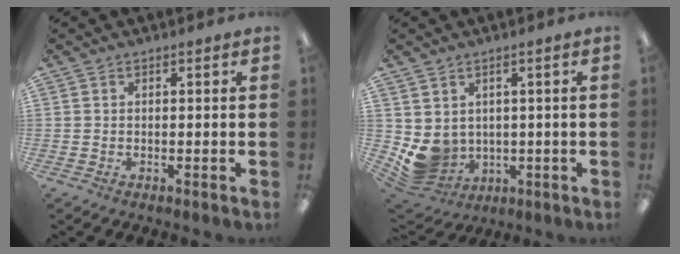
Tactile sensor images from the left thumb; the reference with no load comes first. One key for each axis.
{"total": 6.5, "fx": 0.8, "fy": 6.2, "fz": 2.0, "tx": -0.063, "ty": -0.017, "tz": 0.026}